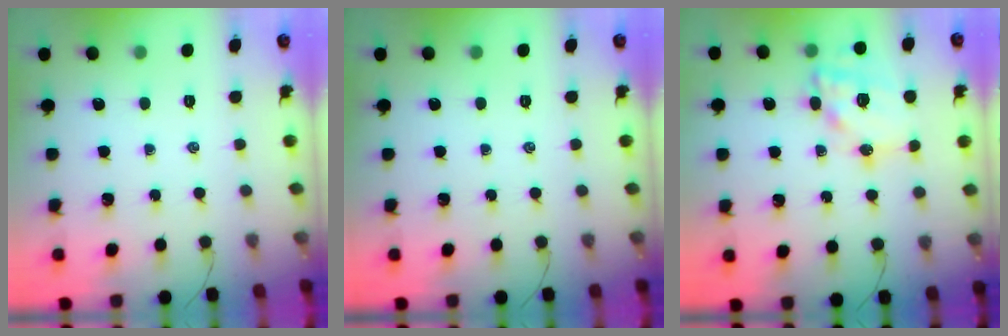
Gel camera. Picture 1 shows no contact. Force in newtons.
{"total": 0.0}
{"total": 15.6, "press": 15.2, "slide": 3.7}